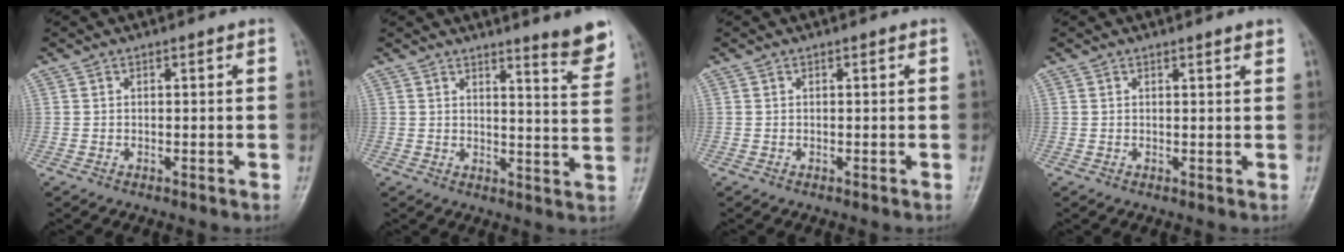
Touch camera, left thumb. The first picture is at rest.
{"total": 7.3, "force": [5.6, 0.3, 4.7], "torque": [-0.053, -0.051, 0.073]}
{"total": 0.0}
{"total": 1.4, "force": [1.2, -0.1, 0.7], "torque": [-0.004, -0.006, 0.016]}